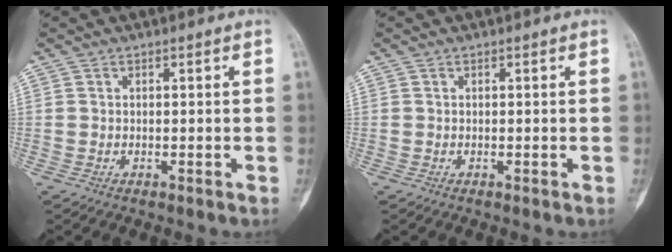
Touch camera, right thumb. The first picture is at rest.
{"total": 0.0}